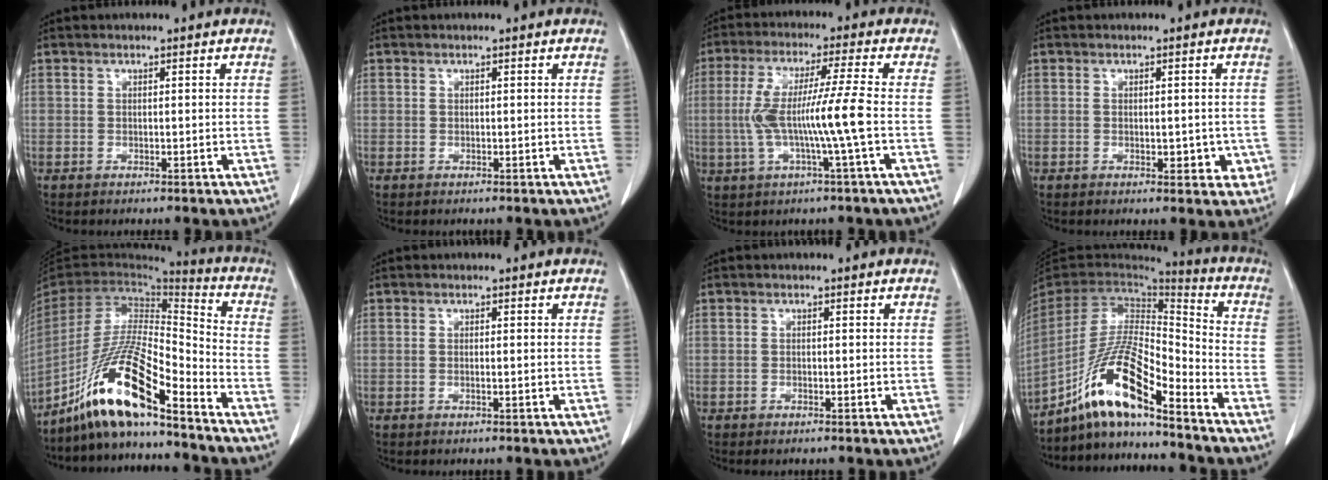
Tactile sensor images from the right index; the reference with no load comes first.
{"total": 0.0}
{"total": 9.6, "force": [-1.3, -0.9, 9.5], "torque": [-0.193, 0.010, -0.022]}
{"total": 3.2, "force": [-0.6, 1.9, 2.5], "torque": [-0.017, 0.000, -0.001]}
{"total": 16.0, "force": [-11.6, 1.3, 10.9], "torque": [-0.211, -0.004, -0.214]}
{"total": 0.0}
{"total": 0.6, "force": [-0.4, 0.2, 0.3], "torque": [-0.012, -0.002, -0.003]}
{"total": 15.5, "force": [-11.0, 1.6, 10.7], "torque": [-0.208, 0.002, -0.202]}